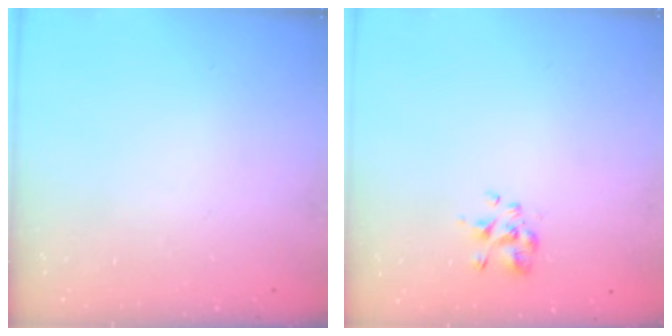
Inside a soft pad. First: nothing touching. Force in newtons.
{"total": 2.3, "press": 2.2, "slide": 0.8}